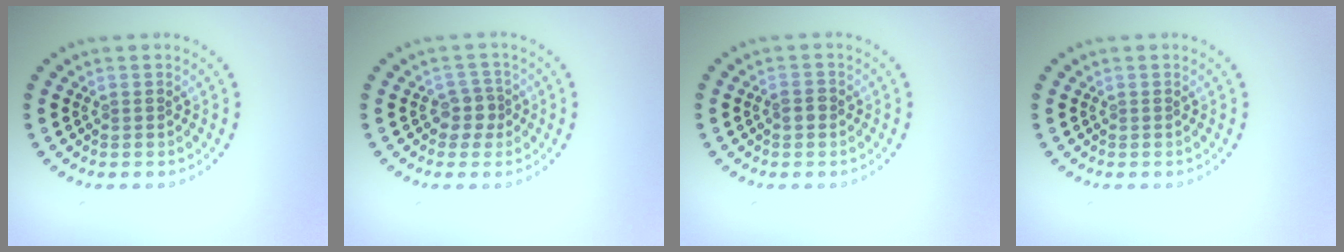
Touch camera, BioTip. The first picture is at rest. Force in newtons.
{"total": 1.9, "press": 1.5, "slide": 1.2}
{"total": 1.2, "press": 1.2, "slide": 0.2}
{"total": 0.0}